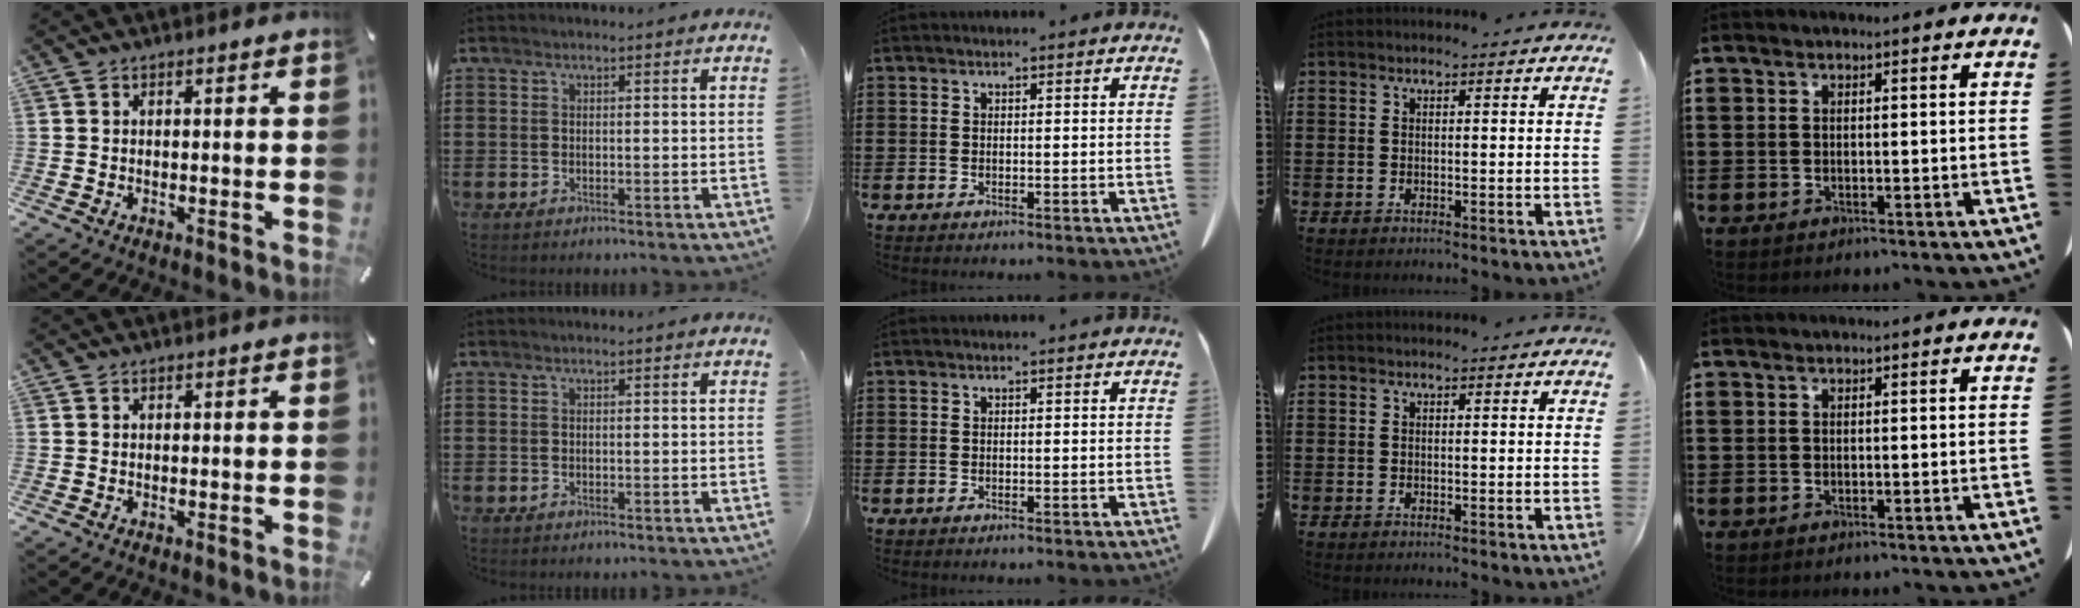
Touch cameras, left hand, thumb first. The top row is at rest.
{}